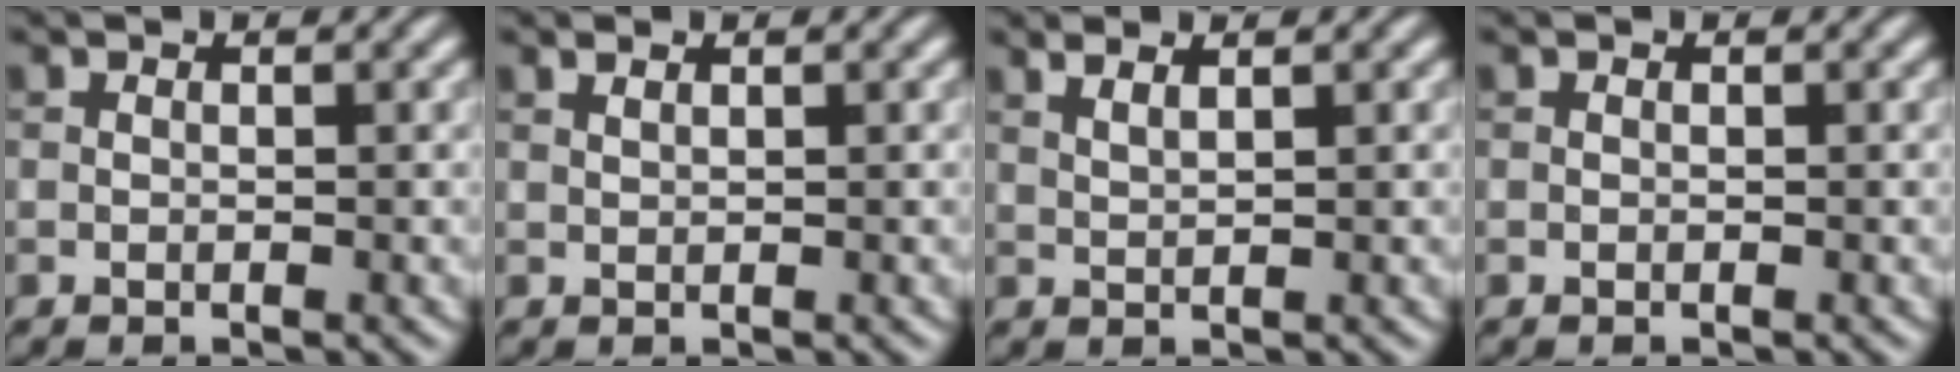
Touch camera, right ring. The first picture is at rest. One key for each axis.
{"total": 0.7, "fx": 0.6, "fy": 0.2, "fz": 0.3, "tx": -0.005, "ty": 0.001, "tz": 0.011}
{"total": 2.3, "fx": 1.6, "fy": 0.9, "fz": 1.4, "tx": -0.007, "ty": 0.006, "tz": 0.007}
{"total": 0.0}